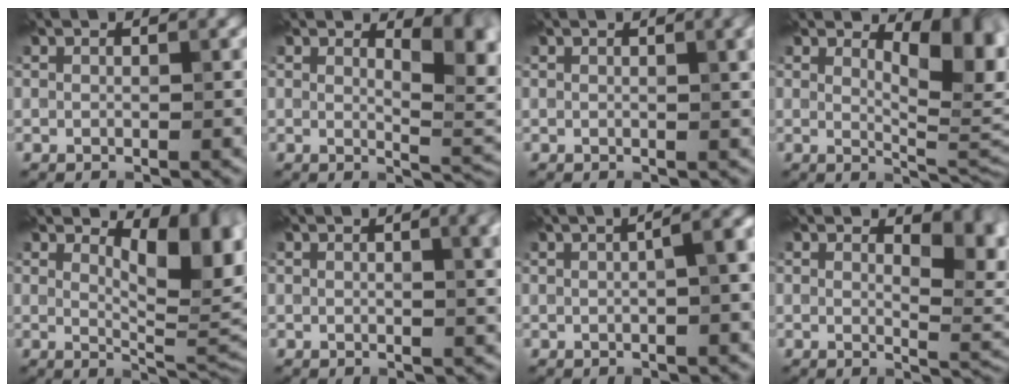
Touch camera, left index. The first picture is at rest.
{"total": 4.2, "force": [1.6, 1.5, 3.6], "torque": [-0.045, -0.010, 0.026]}
{"total": 3.5, "force": [1.2, 1.4, 3.0], "torque": [-0.034, 0.004, 0.021]}
{"total": 6.1, "force": [2.4, 2.5, 5.0], "torque": [-0.066, -0.016, 0.035]}
{"total": 6.3, "force": [2.6, 2.6, 5.2], "torque": [-0.073, -0.015, 0.038]}
{"total": 5.1, "force": [1.5, 2.2, 4.3], "torque": [-0.032, 0.008, 0.025]}
{"total": 4.7, "force": [0.3, 1.6, 4.4], "torque": [-0.038, 0.019, 0.001]}
{"total": 4.6, "force": [1.9, 1.9, 3.7], "torque": [-0.045, -0.011, 0.032]}